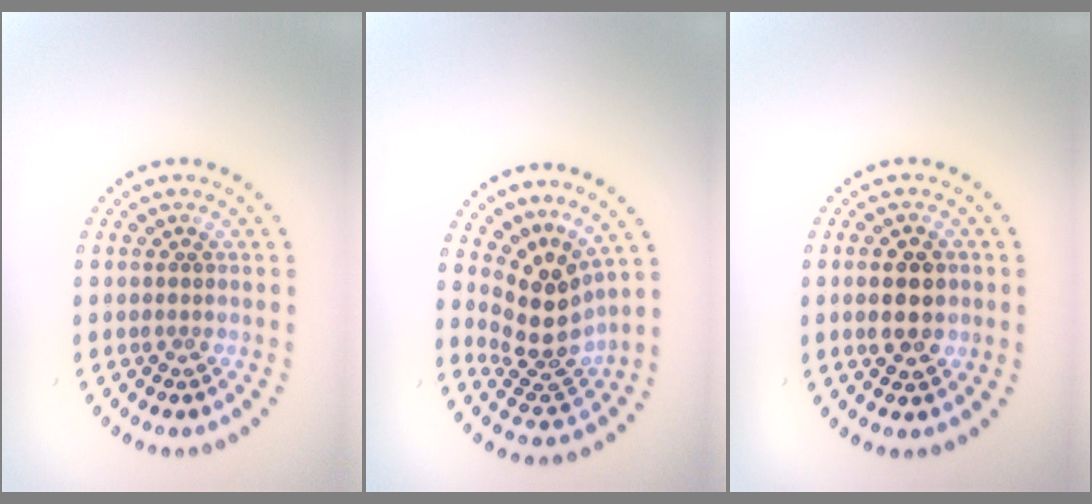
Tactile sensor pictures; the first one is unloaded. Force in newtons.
{"total": 4.0, "press": 2.8, "slide": 2.9}
{"total": 4.0, "press": 4.0, "slide": 0.2}